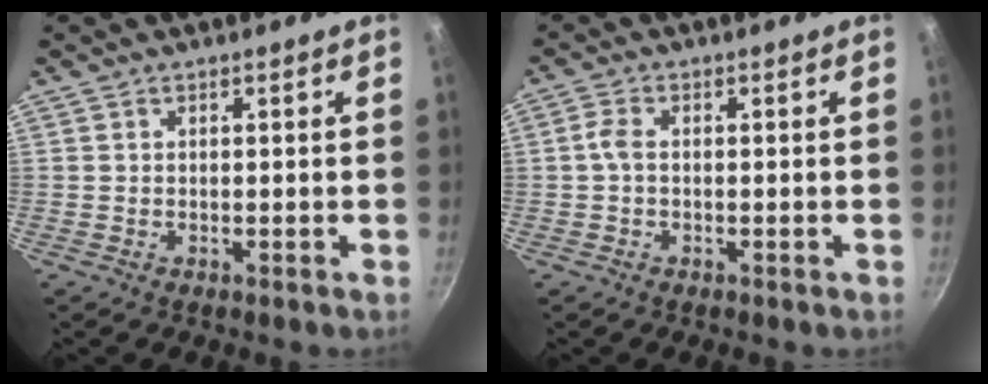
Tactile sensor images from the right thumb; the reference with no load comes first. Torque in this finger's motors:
{"motor_torque": [-0.35, -0.32, -0.11, 0.14, 0.12]}